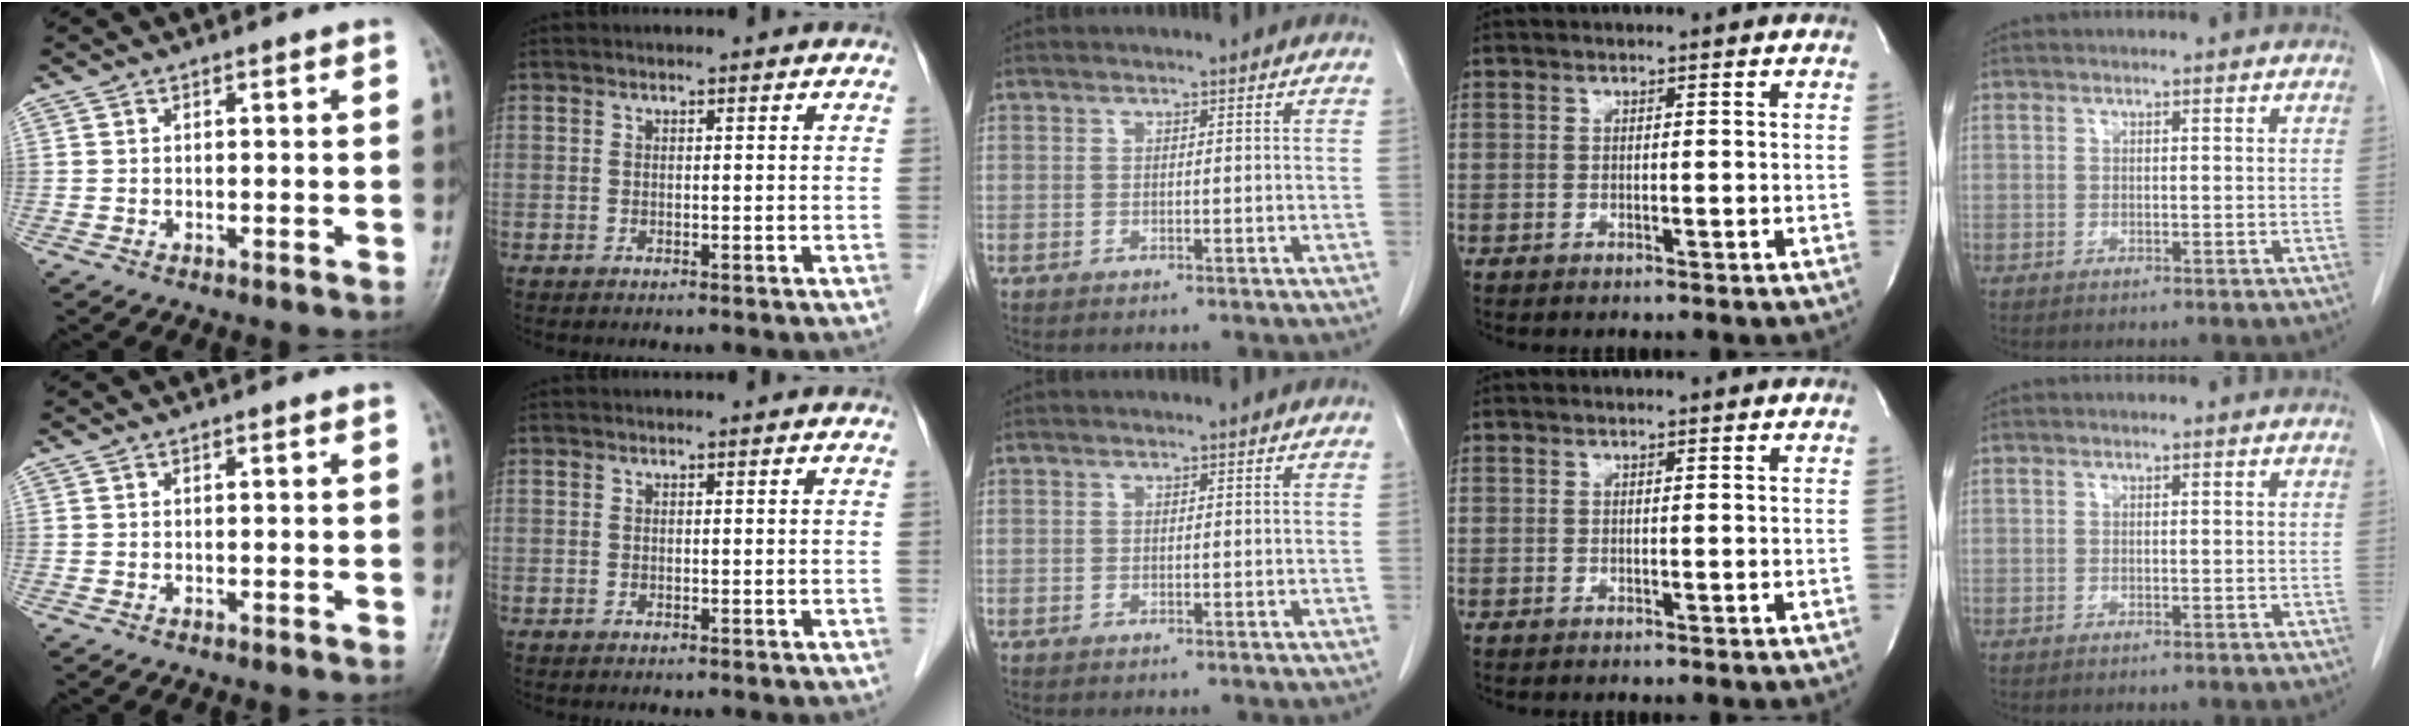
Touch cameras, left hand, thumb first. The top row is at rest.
{}